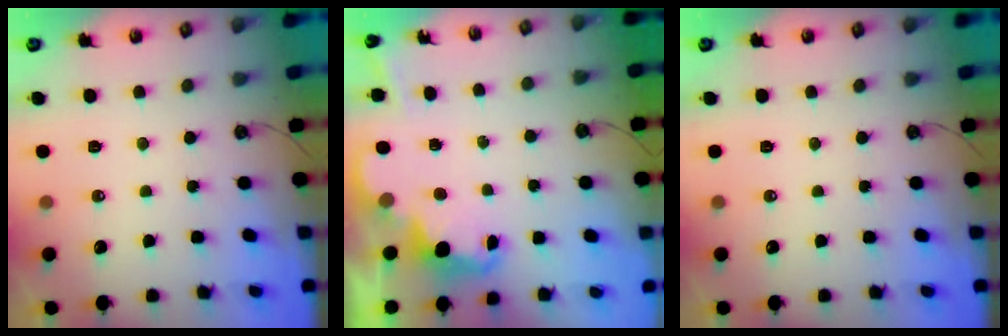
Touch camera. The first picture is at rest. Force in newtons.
{"total": 2.5, "press": 2.5, "slide": 0.6}
{"total": 0.0}